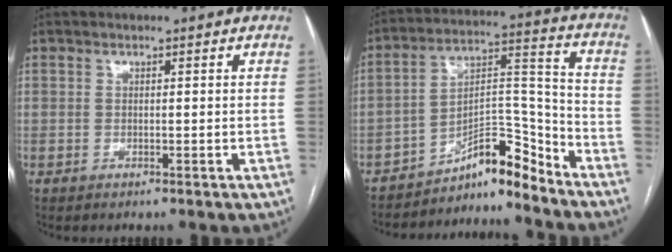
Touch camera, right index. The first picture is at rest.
{"total": 9.1, "force": [-8.3, 1.6, 3.3], "torque": [-0.051, 0.055, -0.137]}